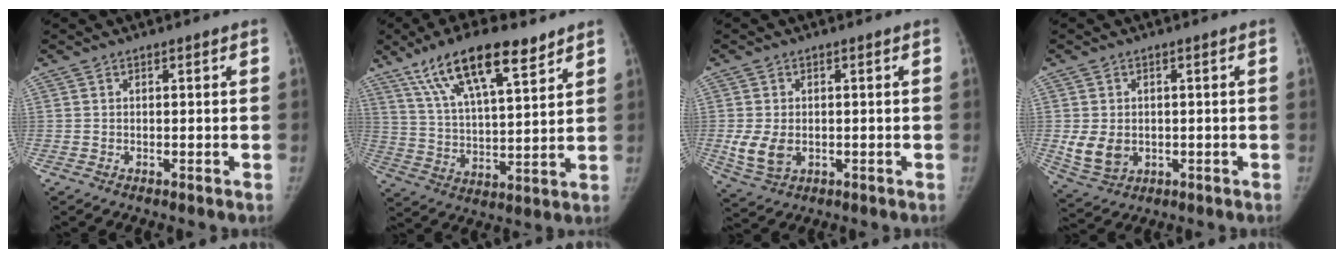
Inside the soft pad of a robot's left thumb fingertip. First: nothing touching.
{"total": 16.9, "force": [10.8, 5.4, 11.8], "torque": [-0.187, -0.033, 0.198]}
{"total": 6.2, "force": [-0.7, 4.3, 4.3], "torque": [-0.084, -0.012, -0.004]}
{"total": 6.5, "force": [-0.4, 5.1, 4.1], "torque": [-0.064, -0.011, 0.007]}